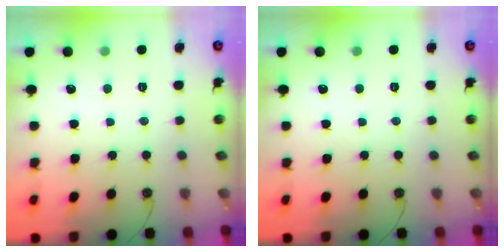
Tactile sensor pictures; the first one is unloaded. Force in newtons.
{"total": 0.0}